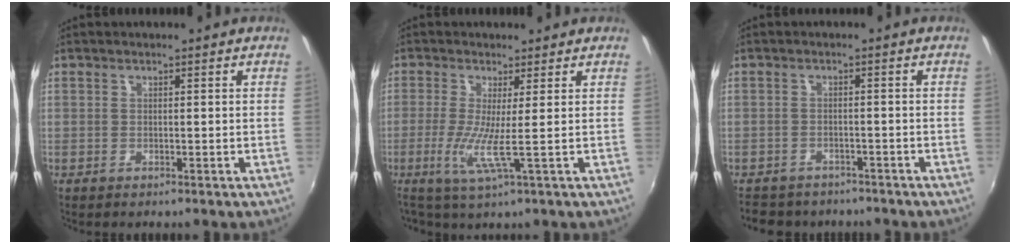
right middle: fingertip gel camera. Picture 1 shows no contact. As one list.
[{"total": 4.6, "force": [-0.5, -0.9, 4.5], "torque": [-0.106, -0.015, -0.019]}, {"total": 8.1, "force": [-7.0, 3.5, 2.3], "torque": [-0.059, -0.012, -0.103]}]